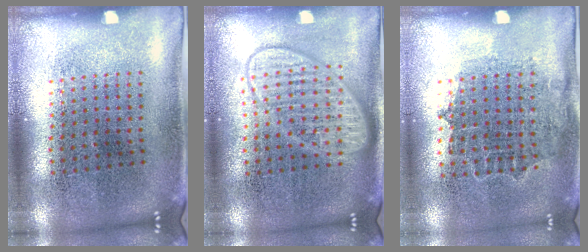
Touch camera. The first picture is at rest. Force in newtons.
{"total": 2.9, "press": 2.9, "slide": 0.4}
{"total": 0.8, "press": 0.7, "slide": 0.4}